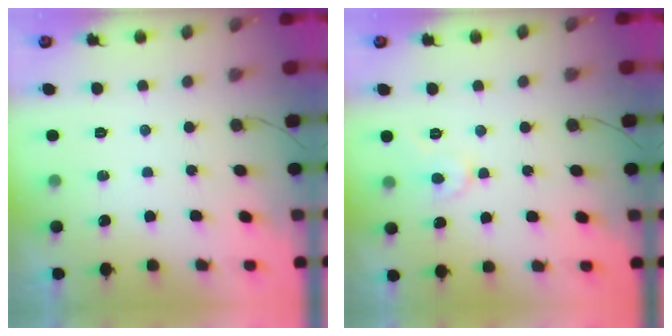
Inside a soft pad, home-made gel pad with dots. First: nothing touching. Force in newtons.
{"total": 4.7, "press": 4.6, "slide": 0.6}